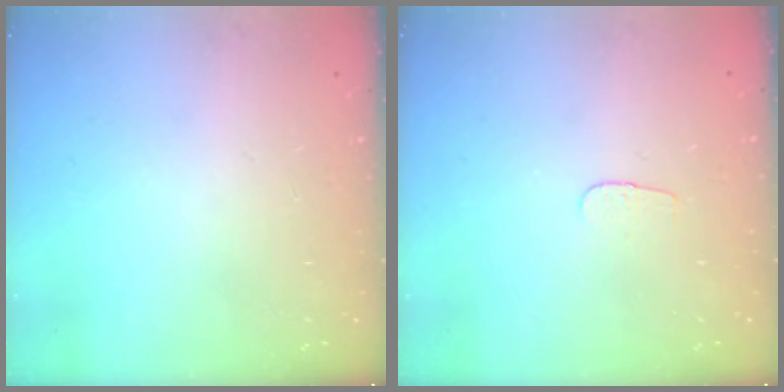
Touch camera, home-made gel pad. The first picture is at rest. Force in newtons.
{"total": 2.9, "press": 2.8, "slide": 0.3}